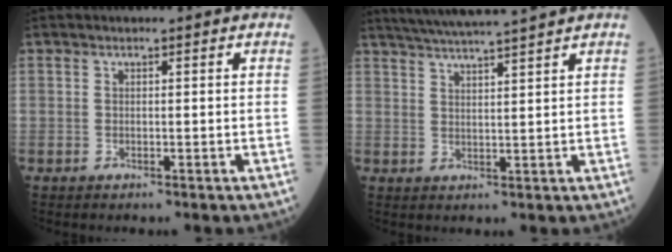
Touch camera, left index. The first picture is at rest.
{"total": 9.9, "force": [8.8, -1.4, 4.4], "torque": [-0.075, 0.016, 0.133]}